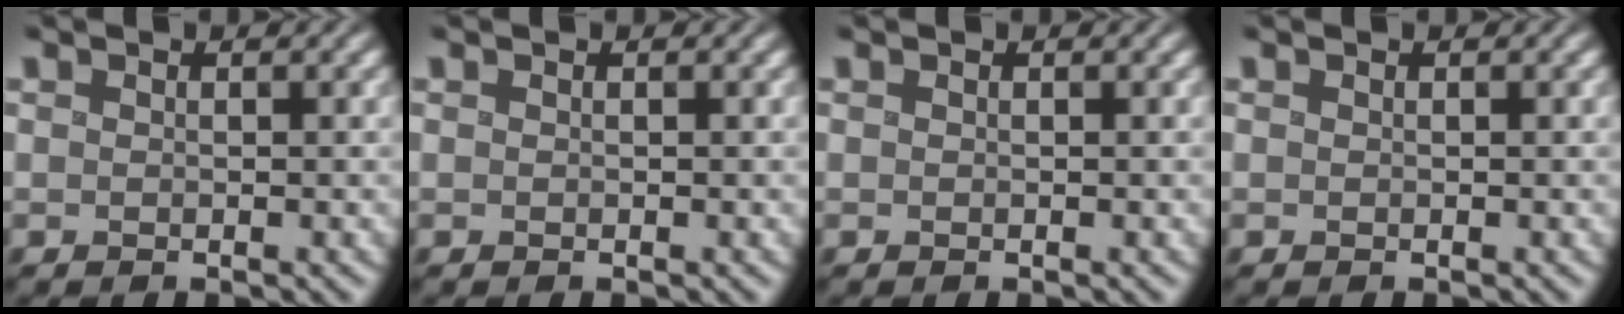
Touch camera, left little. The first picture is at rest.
{"total": 0.0}
{"total": 0.0}
{"total": 0.0}